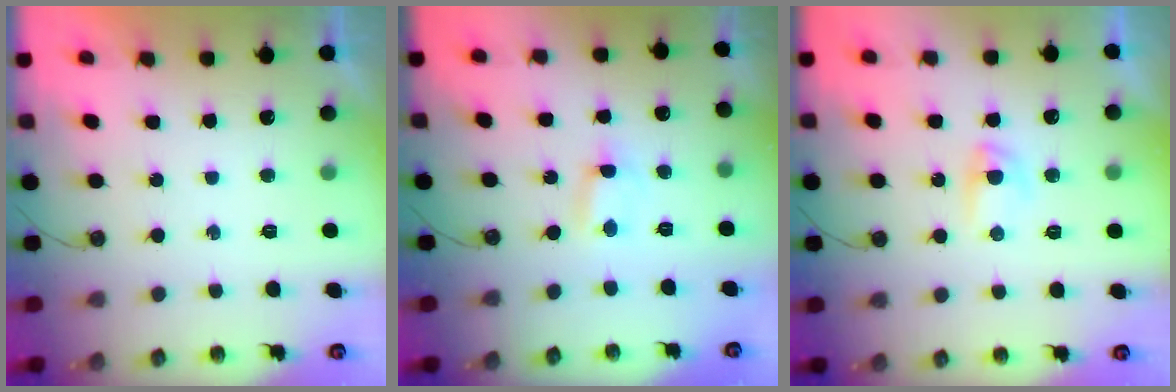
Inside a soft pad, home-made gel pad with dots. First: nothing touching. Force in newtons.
{"total": 0.6, "press": 0.4, "slide": 0.4}
{"total": 2.9, "press": 2.9, "slide": 0.5}